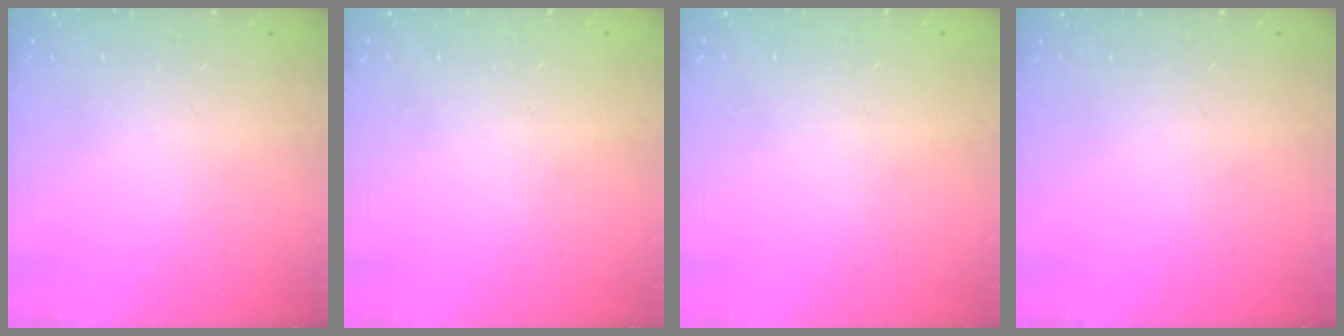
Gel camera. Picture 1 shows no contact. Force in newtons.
{"total": 0.9, "press": 0.9, "slide": 0.0}
{"total": 0.9, "press": 0.9, "slide": 0.0}
{"total": 0.0}